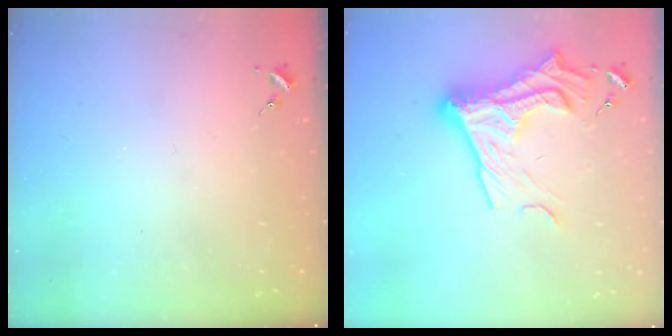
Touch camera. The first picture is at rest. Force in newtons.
{"total": 18.9, "press": 18.8, "slide": 1.8}